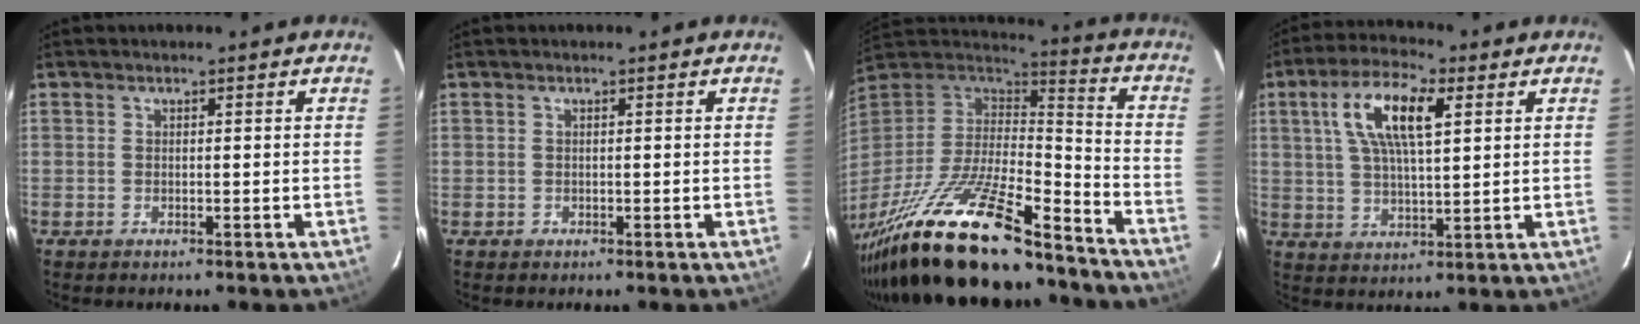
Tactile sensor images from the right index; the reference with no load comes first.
{"total": 0.8, "force": [-0.2, 0.8, -0.1], "torque": [0.002, 0.003, -0.001]}
{"total": 30.4, "force": [-22.7, 7.6, 18.7], "torque": [-0.358, -0.055, -0.372]}
{"total": 11.5, "force": [4.2, 4.0, 10.0], "torque": [-0.187, 0.019, 0.076]}